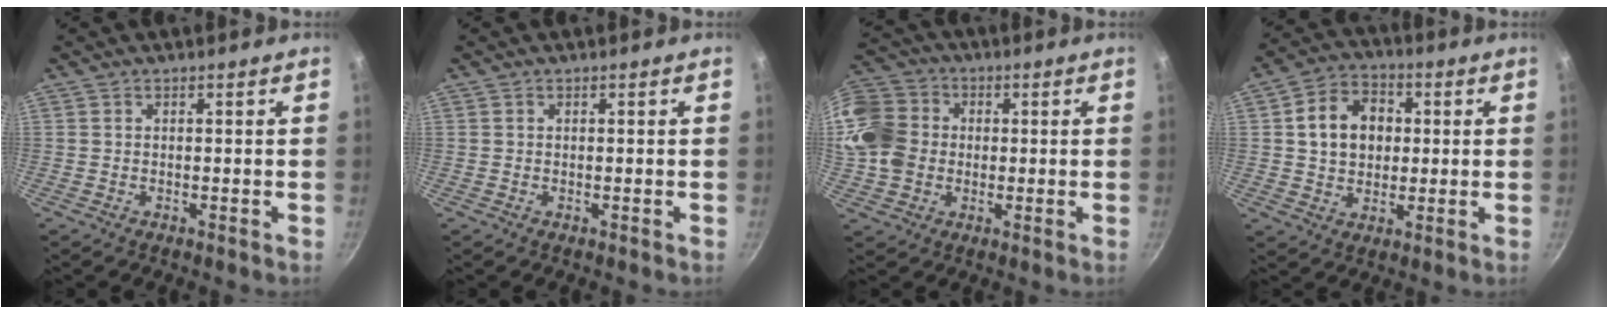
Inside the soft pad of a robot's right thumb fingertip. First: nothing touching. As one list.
[{"total": 0.0}, {"total": 16.9, "force": [0.6, 14.4, 8.8], "torque": [-0.188, 0.030, 0.002]}, {"total": 11.2, "force": [1.7, 8.8, 6.7], "torque": [-0.088, 0.015, 0.023]}]